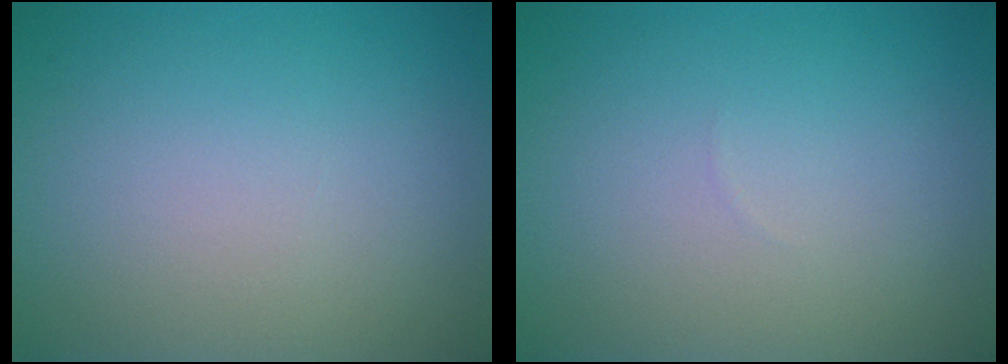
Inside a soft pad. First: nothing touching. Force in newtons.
{"total": 0.0}